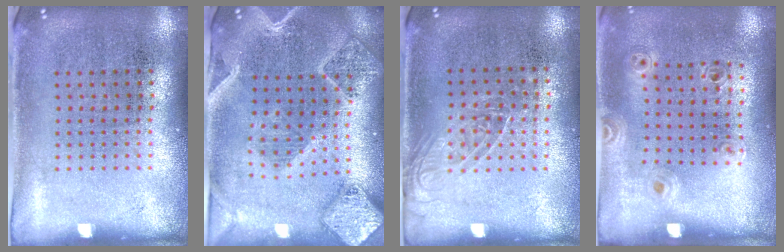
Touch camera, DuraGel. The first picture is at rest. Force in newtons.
{"total": 2.8, "press": 2.4, "slide": 1.3}
{"total": 1.2, "press": 1.1, "slide": 0.7}
{"total": 1.0, "press": 1.0, "slide": 0.2}